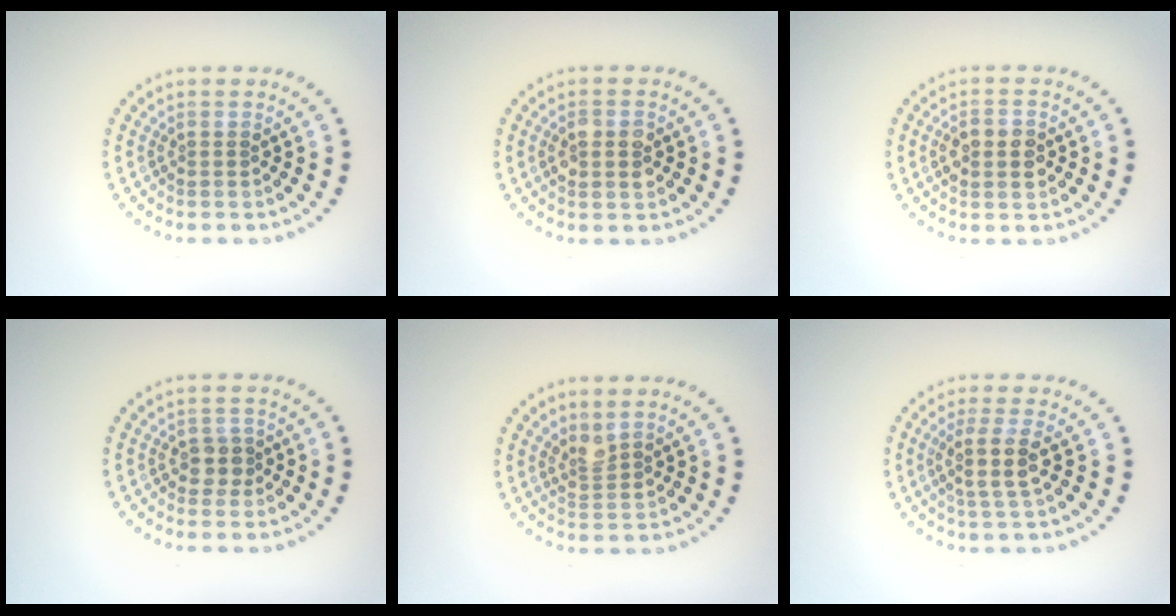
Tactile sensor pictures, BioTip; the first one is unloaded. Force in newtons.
{"total": 2.7, "press": 2.7, "slide": 0.2}
{"total": 3.0, "press": 3.0, "slide": 0.1}
{"total": 1.8, "press": 1.6, "slide": 0.9}
{"total": 1.8, "press": 1.5, "slide": 1.1}
{"total": 2.8, "press": 2.5, "slide": 1.4}